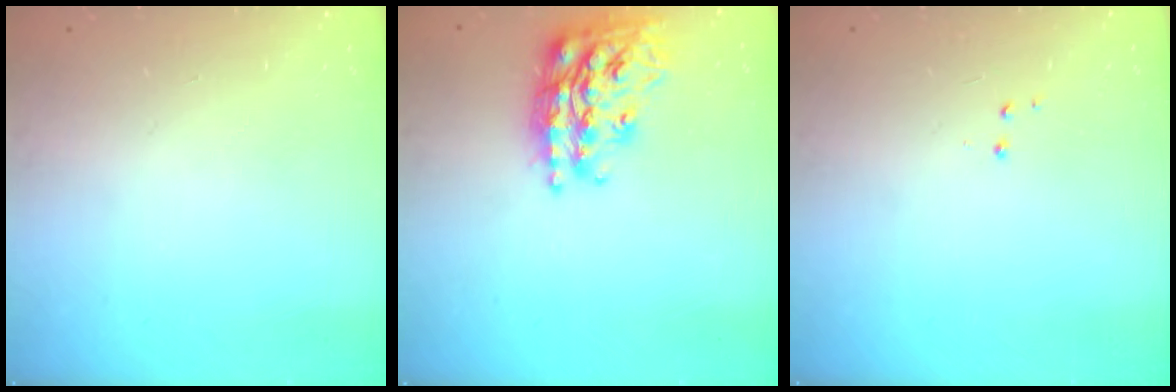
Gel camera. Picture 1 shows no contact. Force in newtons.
{"total": 22.0, "press": 21.9, "slide": 1.4}
{"total": 2.9, "press": 2.8, "slide": 0.7}